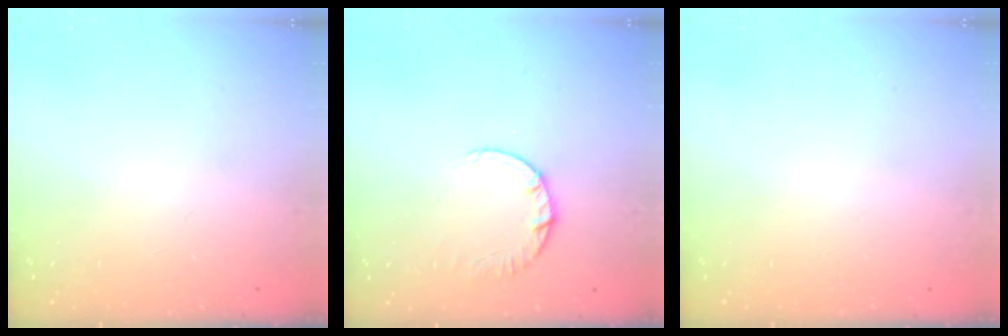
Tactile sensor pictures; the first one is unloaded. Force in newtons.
{"total": 2.4, "press": 2.4, "slide": 0.2}
{"total": 0.0}